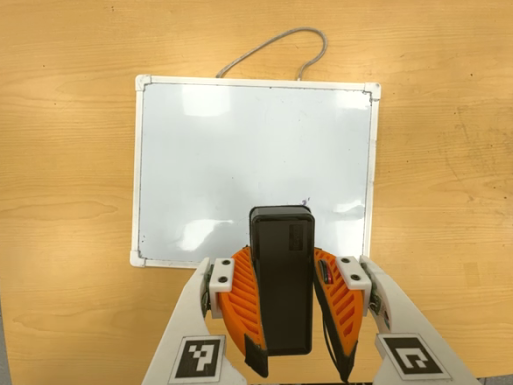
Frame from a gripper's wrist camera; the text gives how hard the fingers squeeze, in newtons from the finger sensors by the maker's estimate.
{"total": 7.8, "left": 6.7, "right": 8.8}